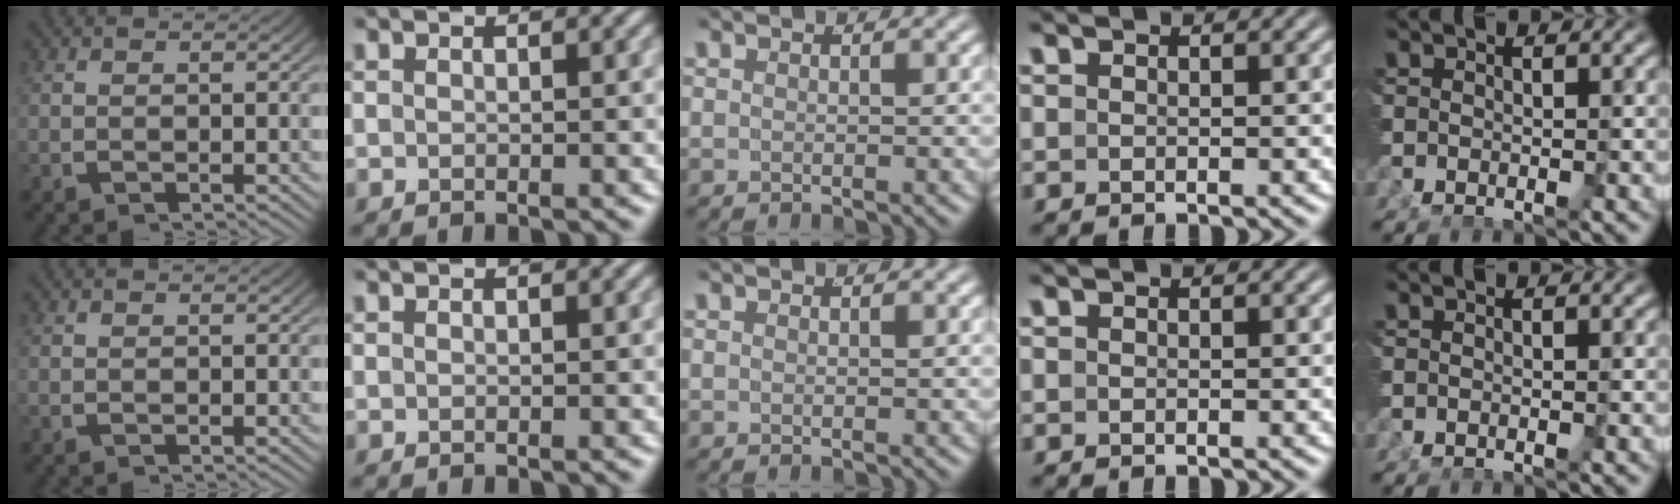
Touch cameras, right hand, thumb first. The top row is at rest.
{}